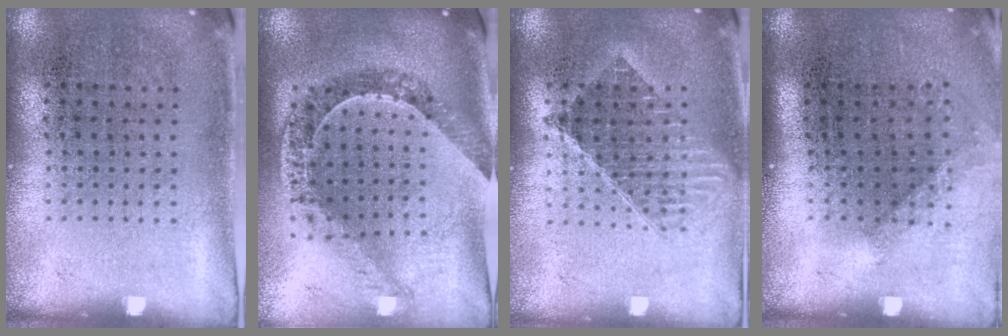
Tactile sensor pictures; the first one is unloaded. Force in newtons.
{"total": 1.1, "press": 1.1, "slide": 0.3}
{"total": 1.5, "press": 1.3, "slide": 0.8}
{"total": 1.3, "press": 0.9, "slide": 0.8}